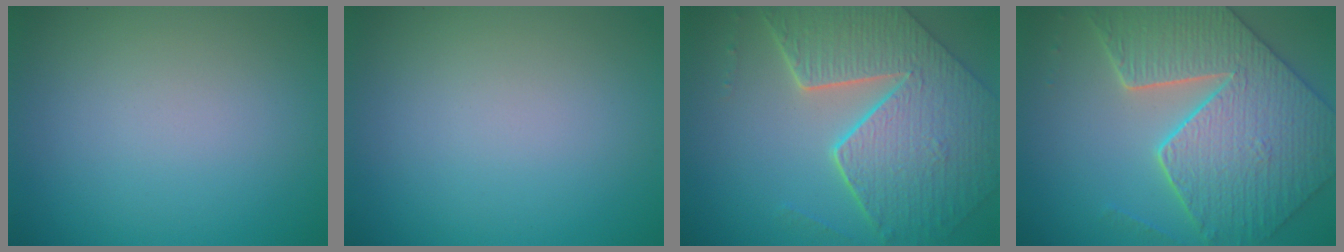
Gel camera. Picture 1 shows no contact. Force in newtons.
{"total": 0.0}
{"total": 9.1, "press": 6.5, "slide": 6.3}
{"total": 7.7, "press": 6.6, "slide": 4.0}